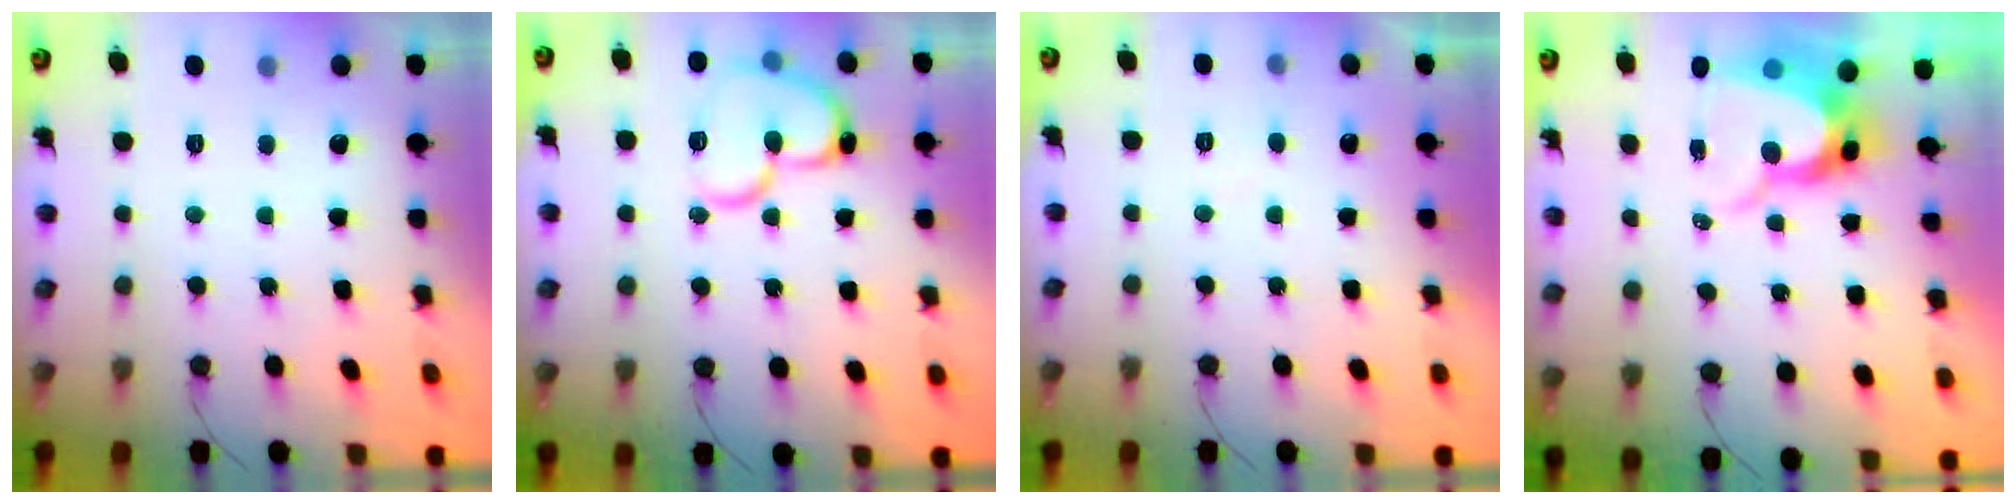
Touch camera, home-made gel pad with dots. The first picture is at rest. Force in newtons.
{"total": 15.8, "press": 15.7, "slide": 1.4}
{"total": 2.3, "press": 2.3, "slide": 0.2}
{"total": 10.5, "press": 10.5, "slide": 1.0}